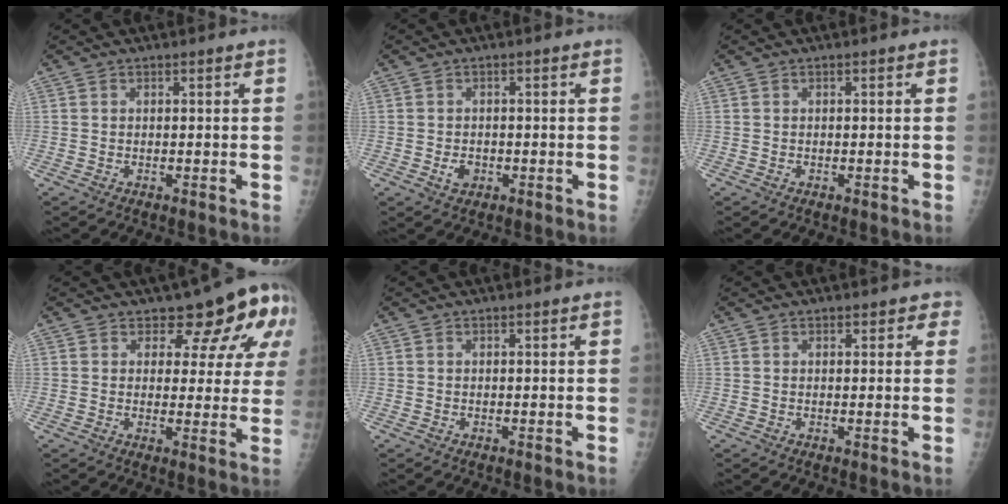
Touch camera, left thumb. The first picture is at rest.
{"total": 2.6, "force": [-0.9, 2.0, 1.5], "torque": [-0.018, 0.003, -0.010]}
{"total": 0.0}
{"total": 10.3, "force": [6.8, 5.6, 5.3], "torque": [-0.020, -0.034, 0.068]}
{"total": 0.0}
{"total": 2.2, "force": [1.5, 1.4, 0.9], "torque": [0.019, -0.003, 0.010]}